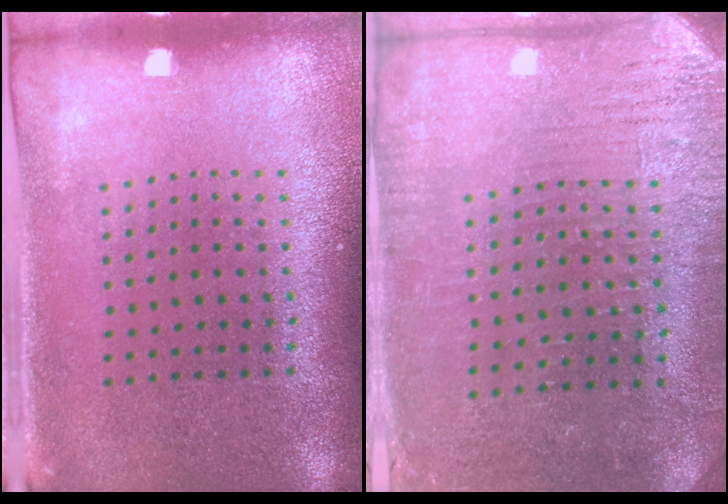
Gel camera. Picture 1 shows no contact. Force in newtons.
{"total": 3.0, "press": 2.9, "slide": 0.7}